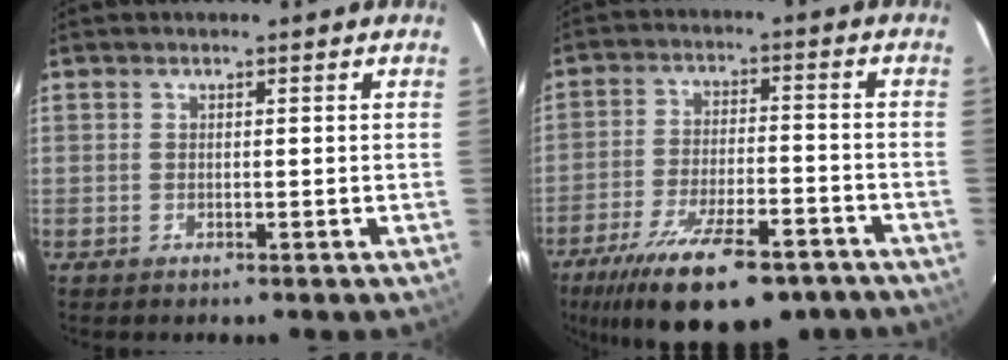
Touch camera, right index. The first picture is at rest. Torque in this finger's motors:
{"motor_torque": [1.44, -0.70, 0.86, 0.21]}